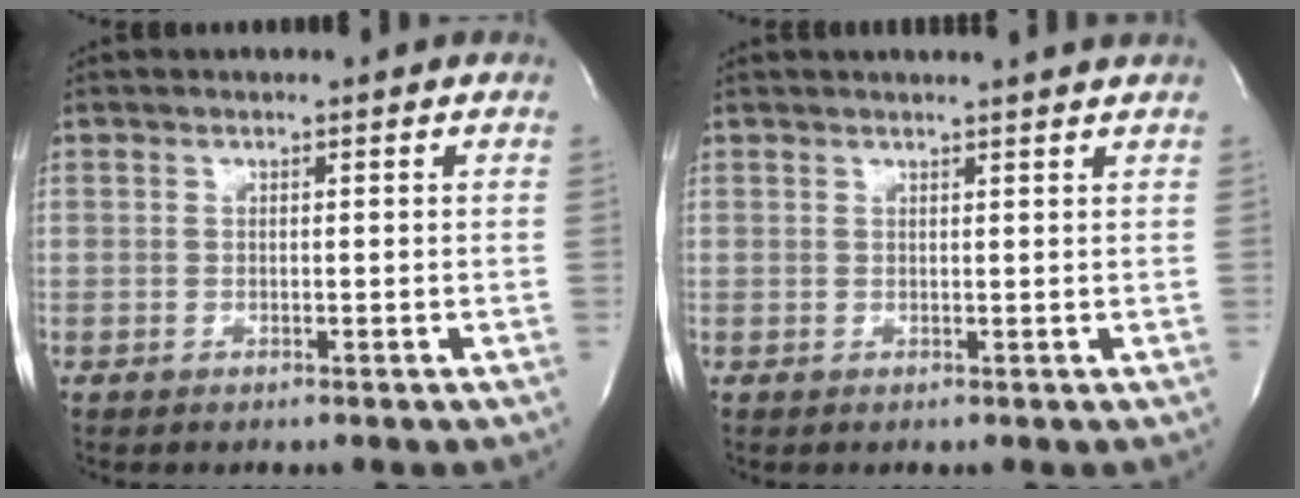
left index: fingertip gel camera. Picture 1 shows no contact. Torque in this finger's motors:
{"motor_torque": [-0.12, -0.13, 0.07, 0.03]}